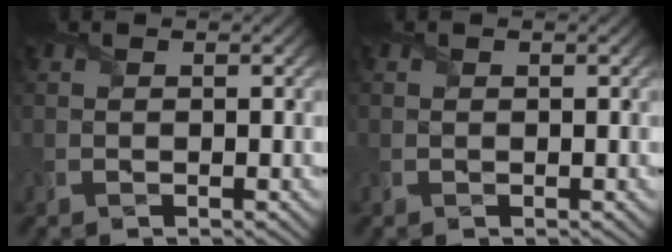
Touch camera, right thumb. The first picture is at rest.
{"total": 0.0}